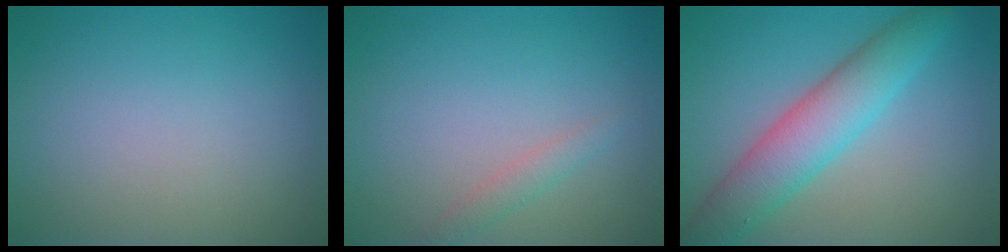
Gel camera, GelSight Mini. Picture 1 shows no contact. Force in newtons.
{"total": 1.3, "press": 1.3, "slide": 0.2}
{"total": 6.1, "press": 6.1, "slide": 0.2}